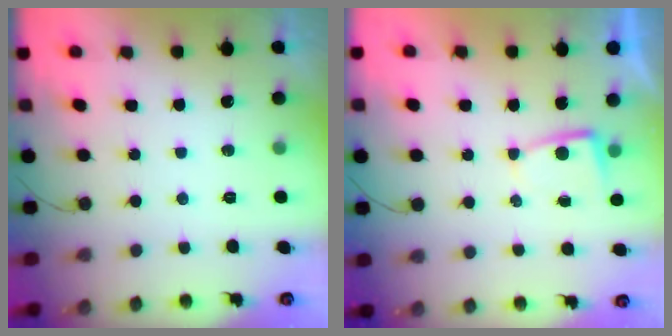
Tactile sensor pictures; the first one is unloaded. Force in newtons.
{"total": 2.0, "press": 2.0, "slide": 0.3}